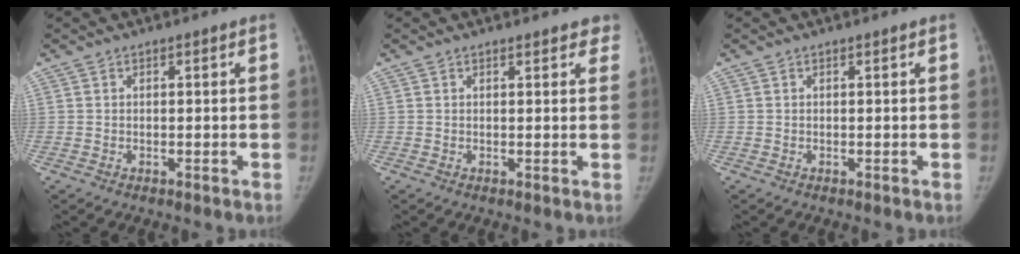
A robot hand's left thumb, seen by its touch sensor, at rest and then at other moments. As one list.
[{"total": 3.7, "force": [3.1, 1.5, 1.2], "torque": [0.020, -0.006, 0.022]}, {"total": 0.0}]